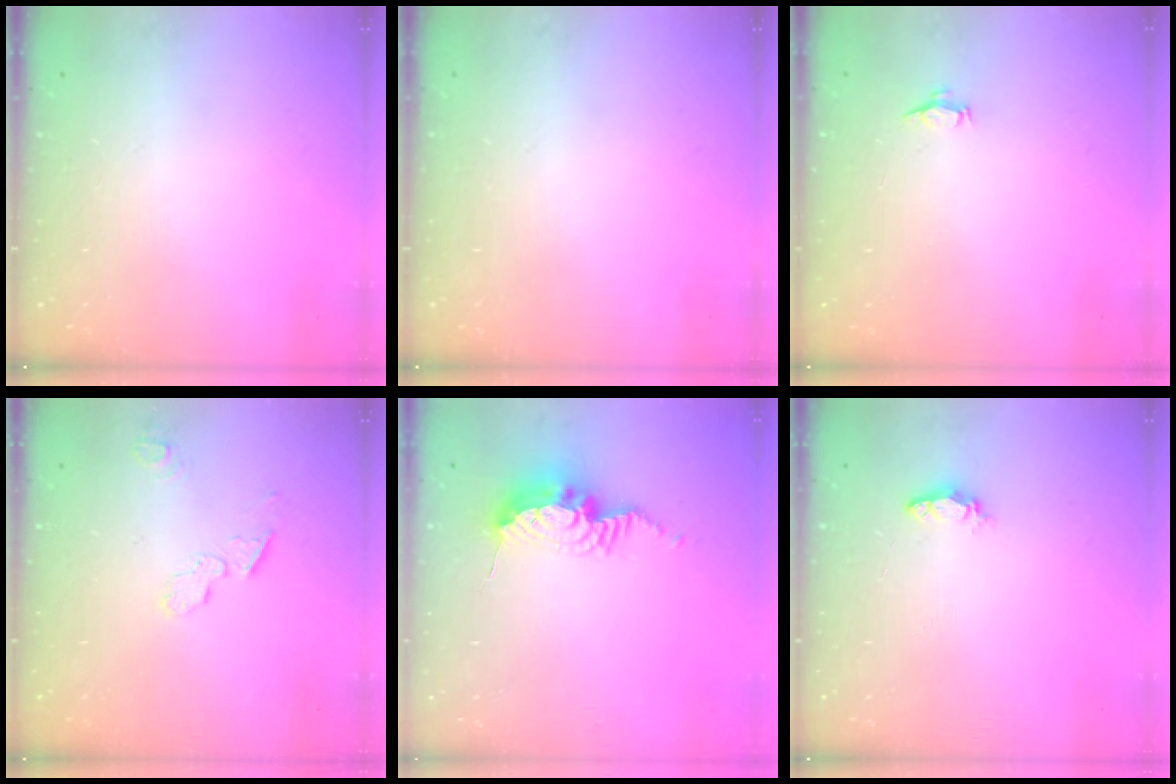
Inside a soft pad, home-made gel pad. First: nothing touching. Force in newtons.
{"total": 0.0}
{"total": 3.8, "press": 3.8, "slide": 0.3}
{"total": 4.9, "press": 4.8, "slide": 0.5}
{"total": 10.9, "press": 10.8, "slide": 0.9}
{"total": 3.7, "press": 3.6, "slide": 0.8}